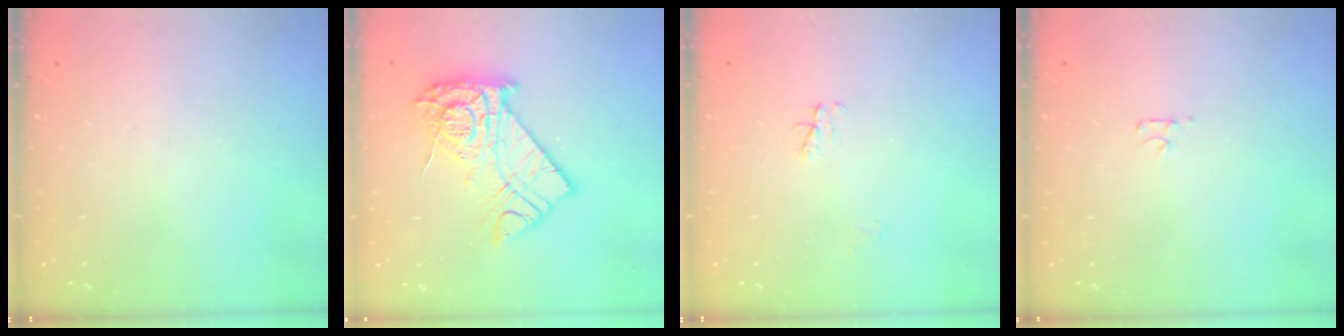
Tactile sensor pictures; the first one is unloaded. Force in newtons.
{"total": 15.9, "press": 15.8, "slide": 1.4}
{"total": 3.0, "press": 3.0, "slide": 0.4}
{"total": 3.1, "press": 3.1, "slide": 0.4}